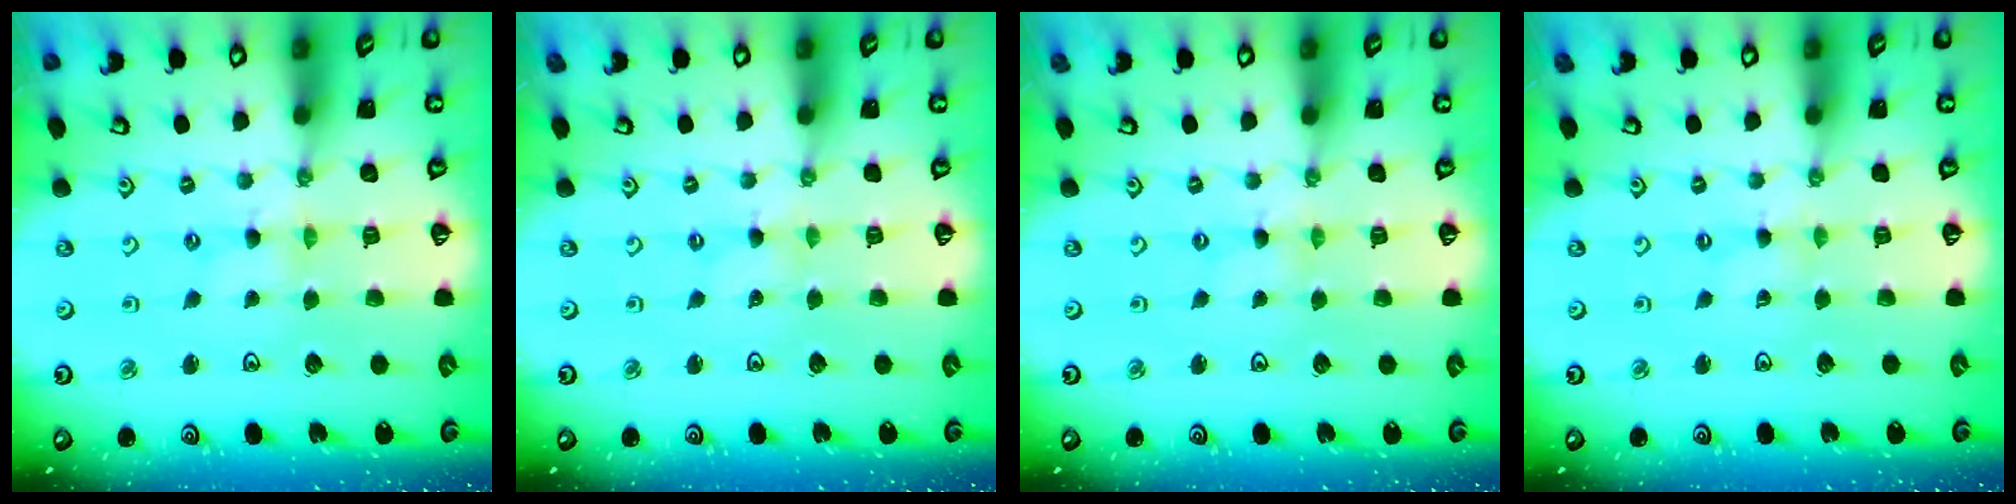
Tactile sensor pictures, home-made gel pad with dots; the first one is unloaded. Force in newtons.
{"total": 0.0}
{"total": 0.0}
{"total": 0.0}